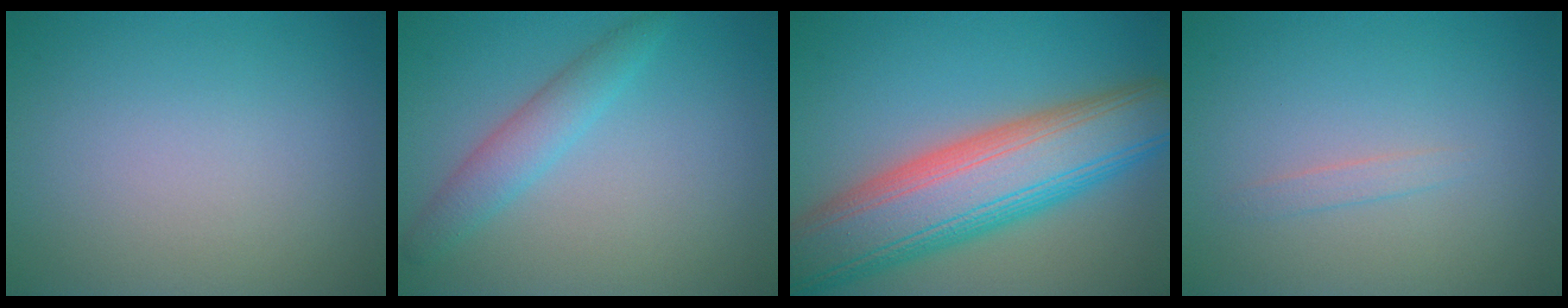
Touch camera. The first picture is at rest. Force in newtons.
{"total": 2.7, "press": 2.7, "slide": 0.1}
{"total": 12.0, "press": 11.9, "slide": 0.5}
{"total": 0.9, "press": 0.9, "slide": 0.0}